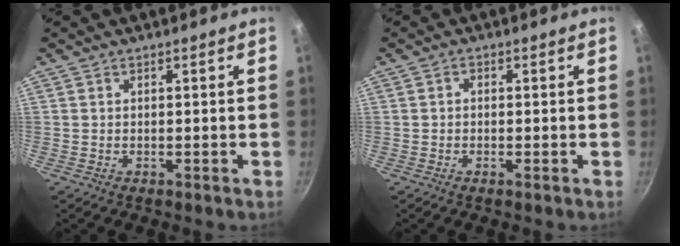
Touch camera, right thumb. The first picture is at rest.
{"total": 1.1, "force": [-0.2, 0.7, 0.8], "torque": [-0.018, 0.006, -0.010]}